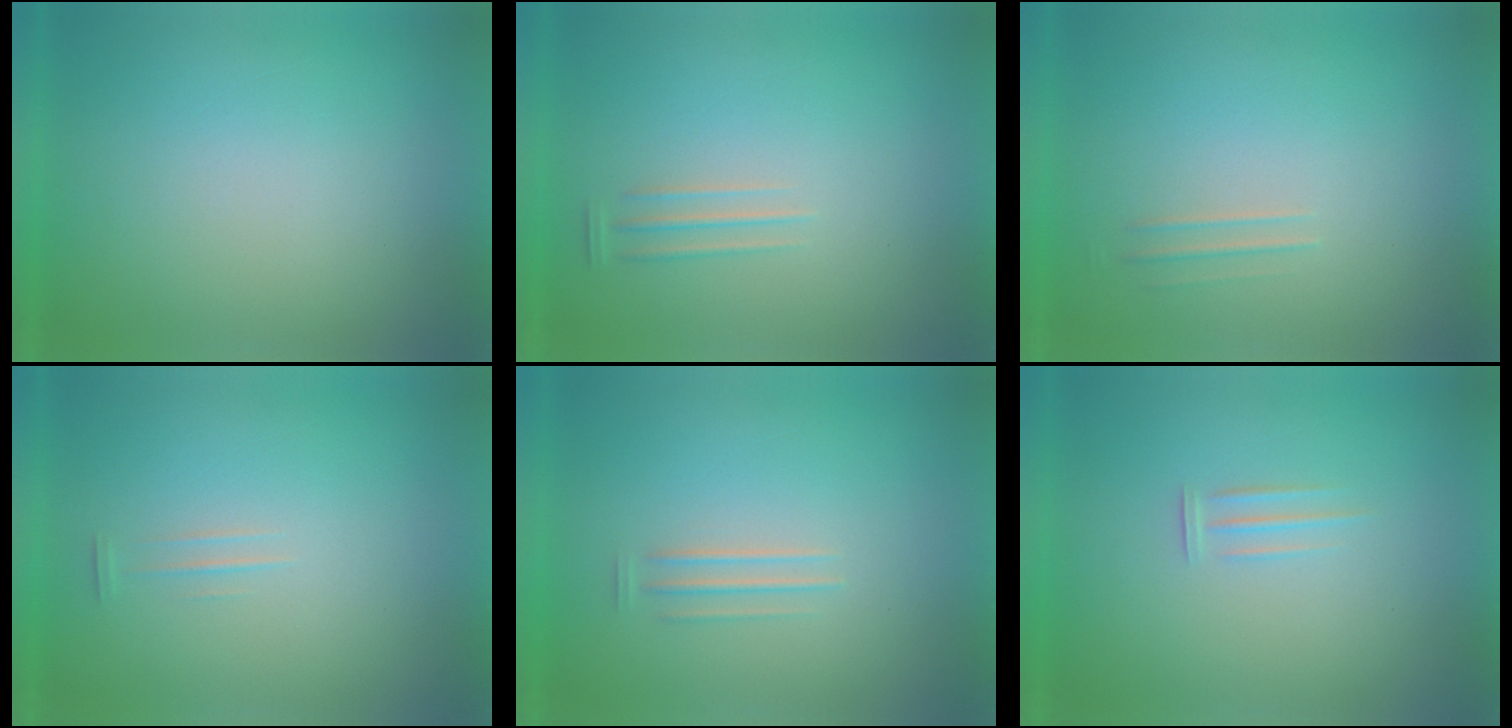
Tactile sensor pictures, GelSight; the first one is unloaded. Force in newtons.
{"total": 1.3}
{"total": 1.5}
{"total": 1.2}
{"total": 1.5}
{"total": 1.9}